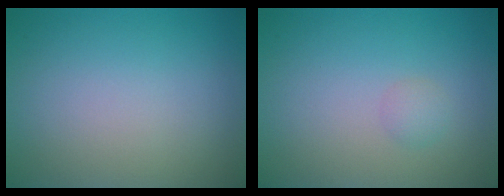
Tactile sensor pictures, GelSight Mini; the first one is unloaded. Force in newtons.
{"total": 1.0, "press": 1.0, "slide": 0.0}